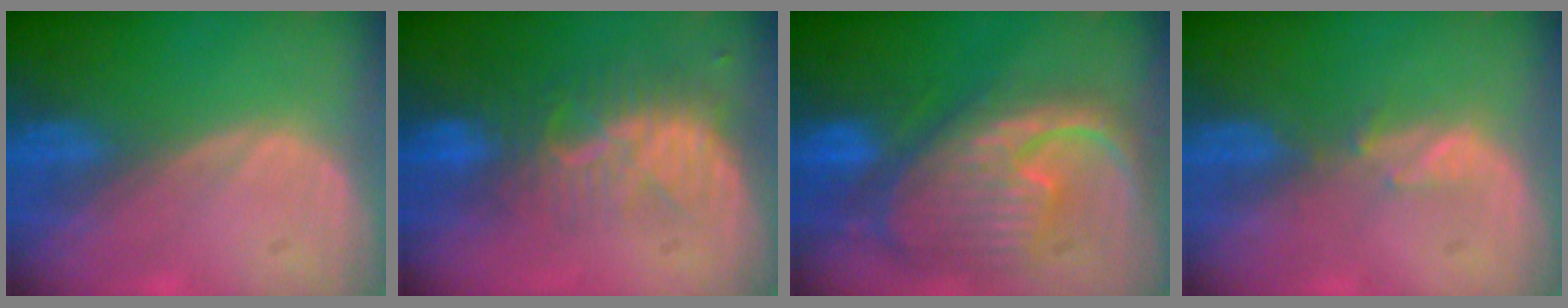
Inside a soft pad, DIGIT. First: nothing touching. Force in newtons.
{"total": 8.3, "press": 7.3, "slide": 3.8}
{"total": 12.4, "press": 10.6, "slide": 6.5}
{"total": 1.5, "press": 1.4, "slide": 0.2}